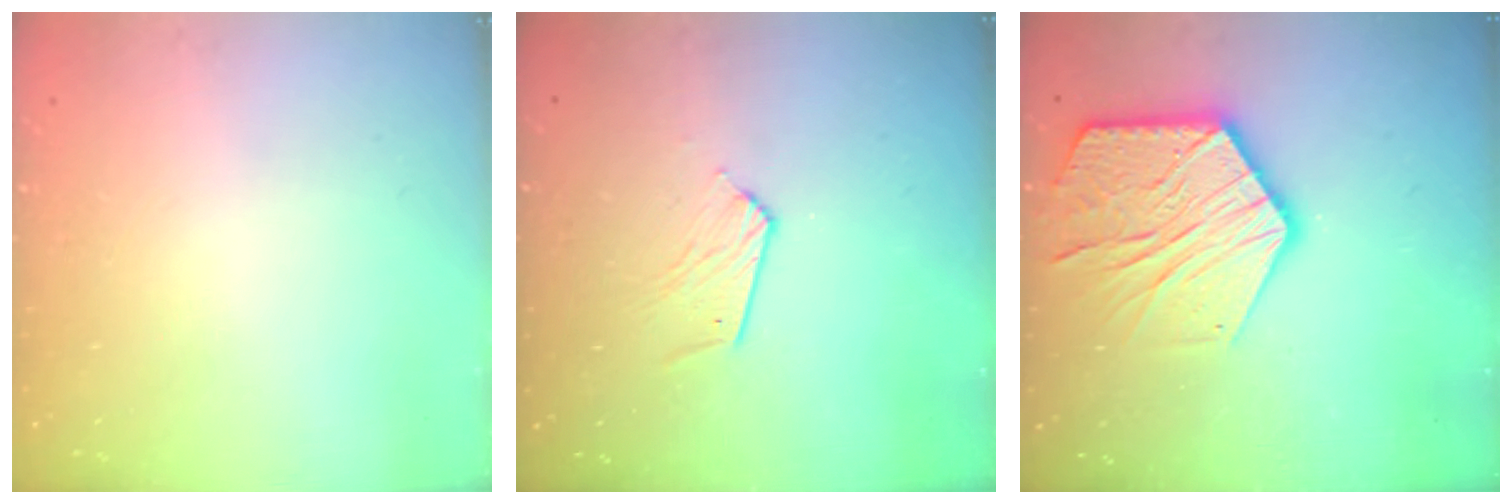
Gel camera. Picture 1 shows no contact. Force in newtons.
{"total": 6.5, "press": 6.5, "slide": 0.3}
{"total": 17.1, "press": 17.1, "slide": 1.3}